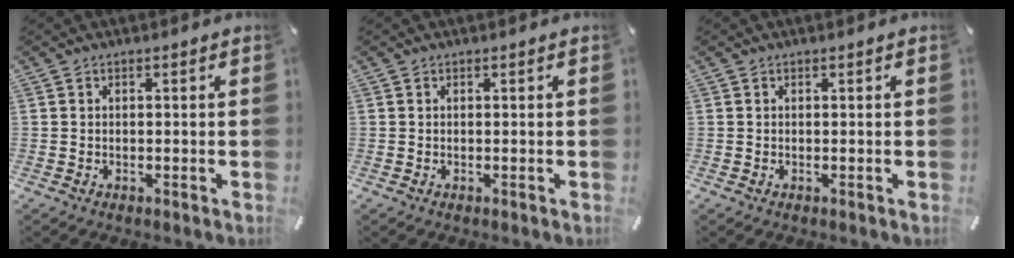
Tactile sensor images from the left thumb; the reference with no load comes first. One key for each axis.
{"total": 0.0}
{"total": 0.0}